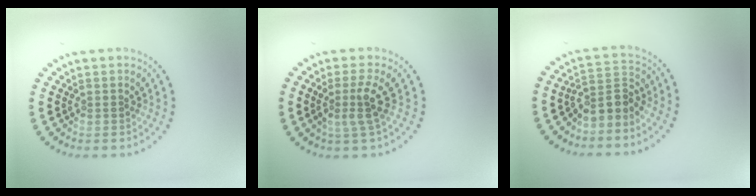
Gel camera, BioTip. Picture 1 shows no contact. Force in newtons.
{"total": 2.7, "press": 2.0, "slide": 1.9}
{"total": 3.0, "press": 2.3, "slide": 1.8}